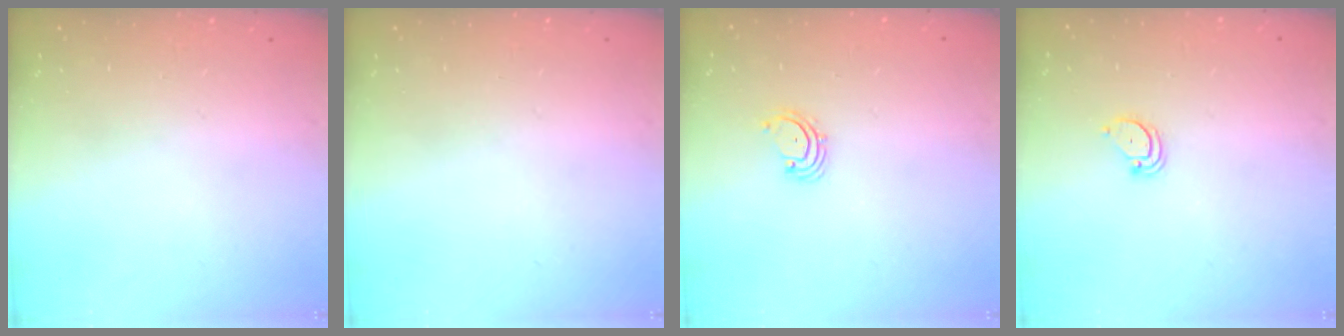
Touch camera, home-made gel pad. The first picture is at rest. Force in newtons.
{"total": 0.0}
{"total": 2.3, "press": 2.3, "slide": 0.5}
{"total": 2.7, "press": 2.7, "slide": 0.2}